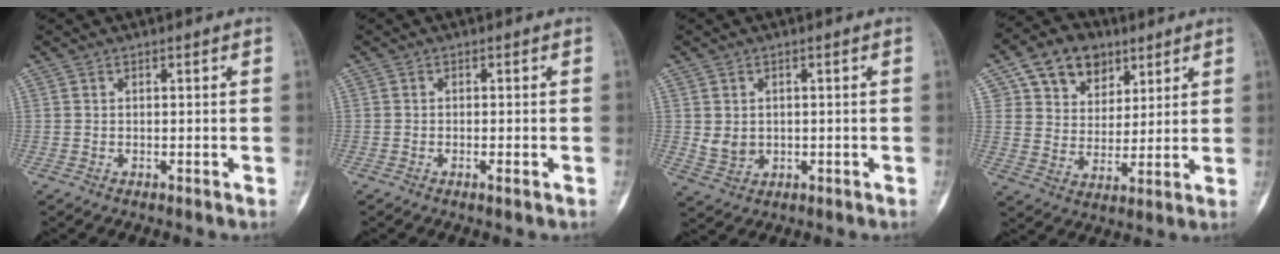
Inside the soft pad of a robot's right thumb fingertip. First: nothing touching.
{"total": 1.1, "force": [-0.5, 0.4, 0.9], "torque": [-0.013, 0.003, -0.007]}
{"total": 3.9, "force": [0.2, 3.3, 2.1], "torque": [-0.022, -0.003, 0.017]}
{"total": 12.5, "force": [6.4, 9.3, 5.3], "torque": [-0.050, -0.020, 0.112]}